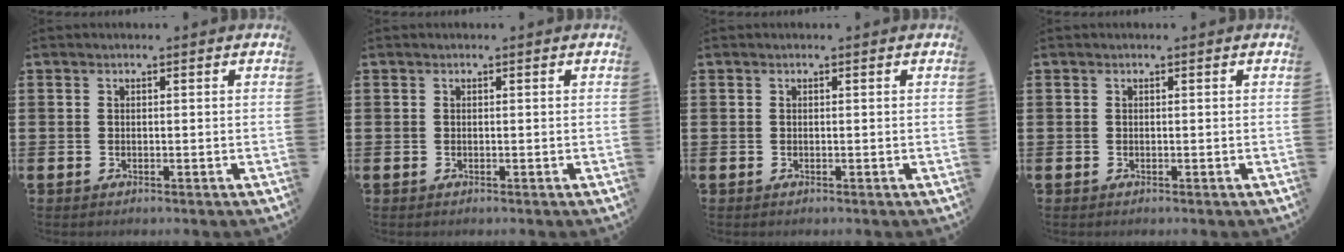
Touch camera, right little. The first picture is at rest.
{"total": 0.0}
{"total": 0.0}
{"total": 0.0}